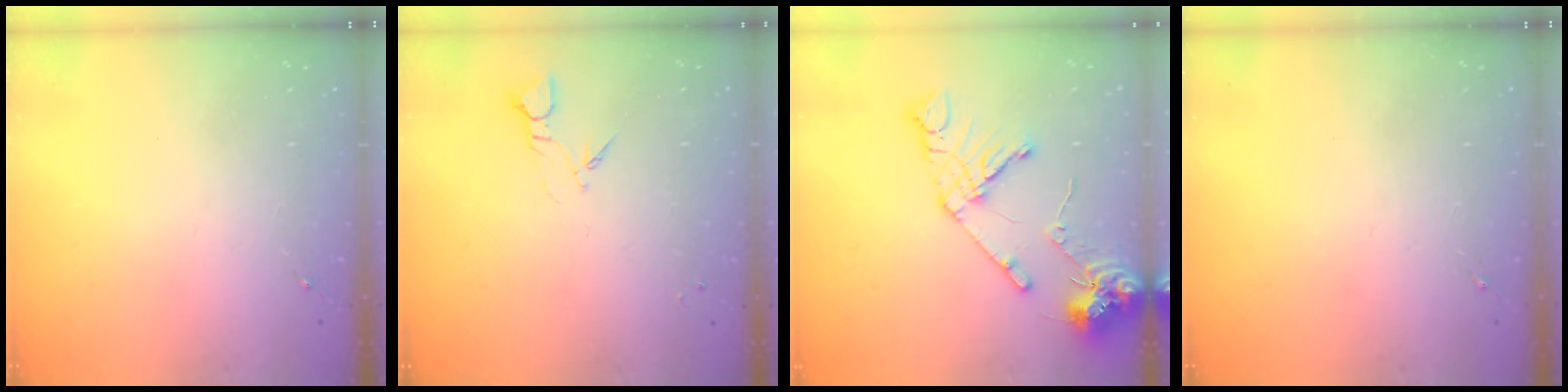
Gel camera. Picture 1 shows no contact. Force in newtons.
{"total": 3.2, "press": 3.1, "slide": 0.3}
{"total": 15.5, "press": 15.3, "slide": 2.3}
{"total": 0.0}